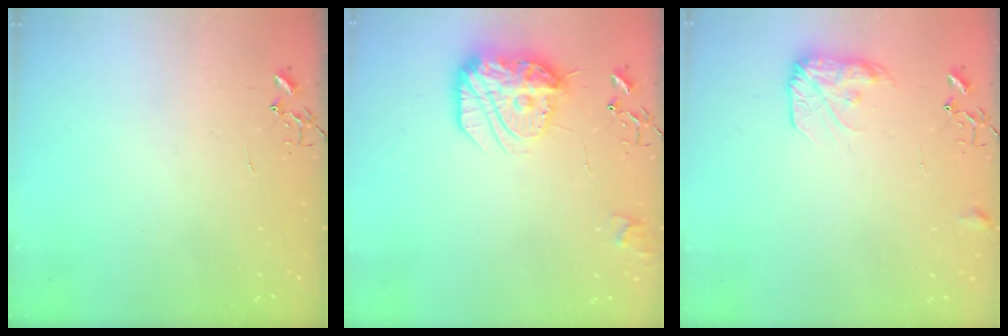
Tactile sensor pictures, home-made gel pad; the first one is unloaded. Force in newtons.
{"total": 16.5, "press": 16.5, "slide": 1.4}
{"total": 10.8, "press": 10.8, "slide": 0.4}